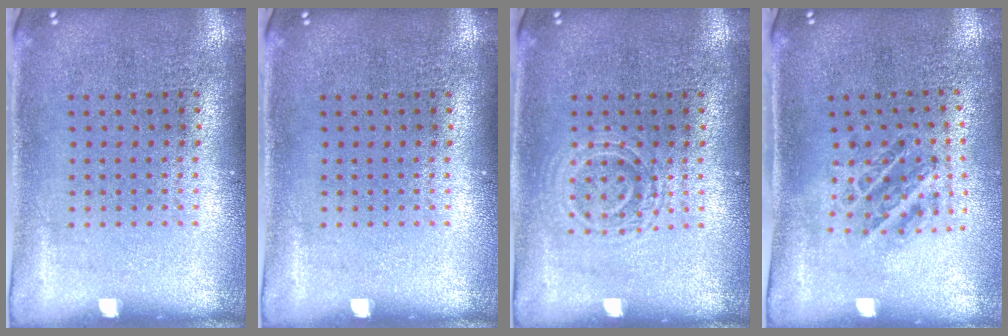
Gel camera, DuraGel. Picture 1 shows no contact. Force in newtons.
{"total": 0.0}
{"total": 2.0, "press": 2.0, "slide": 0.4}
{"total": 1.1, "press": 1.1, "slide": 0.2}